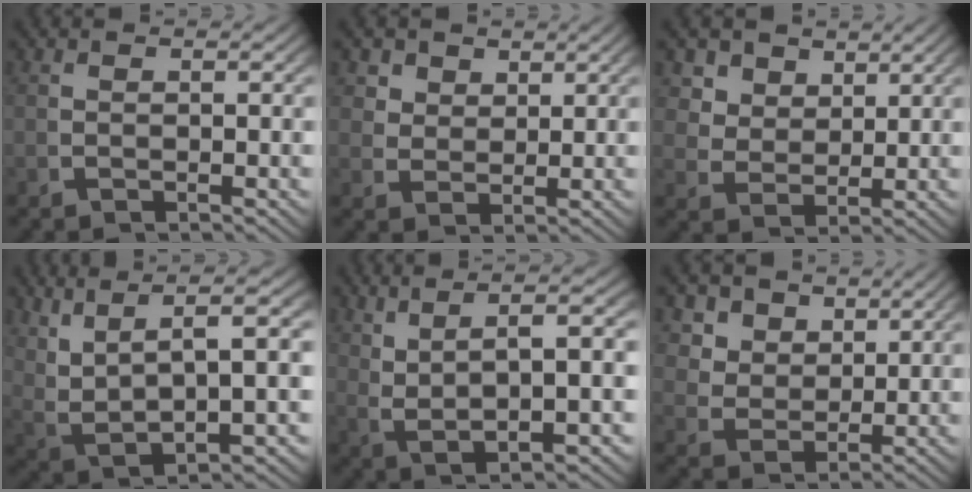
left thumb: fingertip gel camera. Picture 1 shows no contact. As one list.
[{"total": 3.8, "force": [2.4, 2.5, 1.5], "torque": [-0.033, -0.014, 0.052]}, {"total": 5.2, "force": [2.6, 3.8, 2.5], "torque": [-0.057, -0.022, 0.056]}, {"total": 11.2, "force": [3.0, 6.4, 8.7], "torque": [-0.175, -0.003, 0.061]}, {"total": 8.2, "force": [1.7, 3.5, 7.2], "torque": [-0.134, 0.001, 0.044]}, {"total": 5.8, "force": [2.5, 4.4, 2.9], "torque": [-0.070, -0.026, 0.055]}]